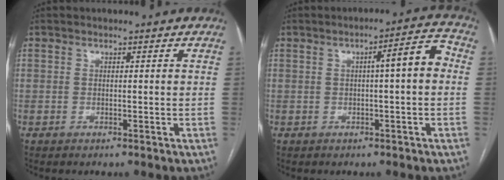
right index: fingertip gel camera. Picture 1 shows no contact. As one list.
[{"total": 6.4, "force": [0.6, 0.8, 6.4], "torque": [-0.088, 0.023, 0.004]}]